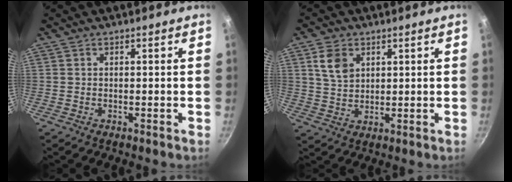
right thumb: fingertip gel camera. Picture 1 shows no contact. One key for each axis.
{"total": 6.4, "fx": 2.6, "fy": 4.6, "fz": 3.6, "tx": -0.050, "ty": -0.009, "tz": 0.052}